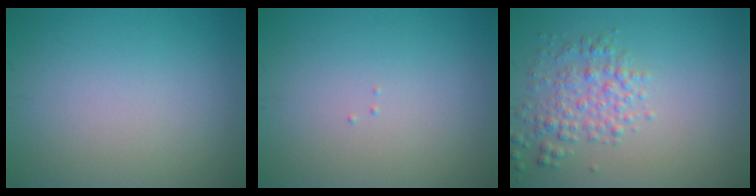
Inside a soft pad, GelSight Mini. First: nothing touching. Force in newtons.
{"total": 0.0}
{"total": 3.0, "press": 3.0, "slide": 0.1}